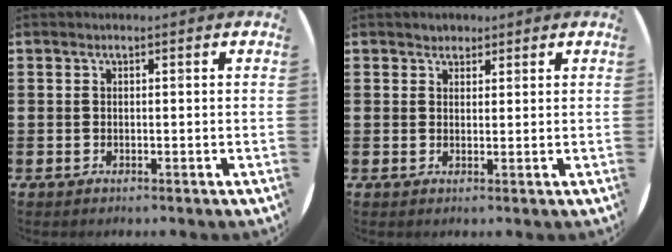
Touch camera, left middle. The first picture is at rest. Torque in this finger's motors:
{"motor_torque": [0.16, -0.12, 0.03, 0.02]}